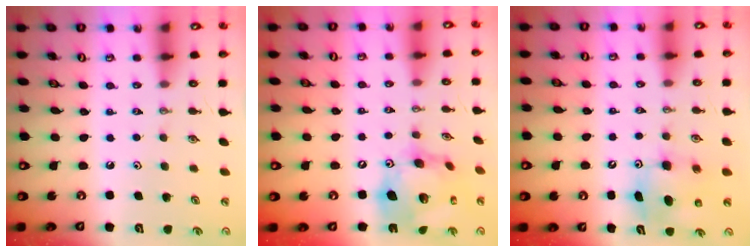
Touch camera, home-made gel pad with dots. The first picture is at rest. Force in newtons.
{"total": 18.8, "press": 18.6, "slide": 2.1}
{"total": 8.2, "press": 8.0, "slide": 1.7}